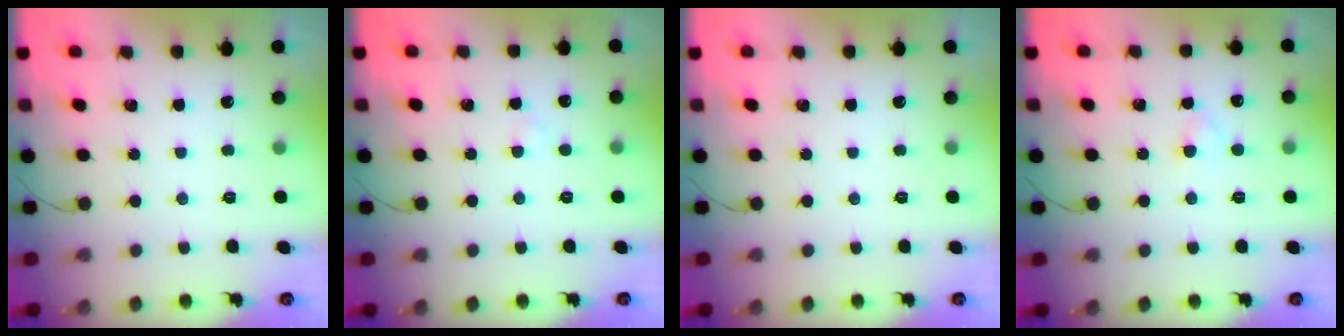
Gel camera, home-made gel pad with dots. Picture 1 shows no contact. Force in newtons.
{"total": 1.0, "press": 0.7, "slide": 0.6}
{"total": 0.0}
{"total": 2.2, "press": 2.0, "slide": 0.9}